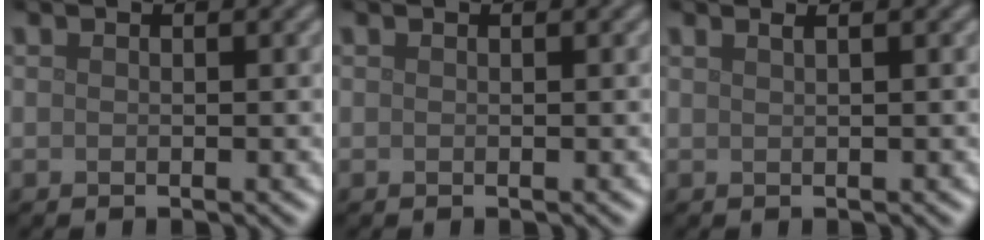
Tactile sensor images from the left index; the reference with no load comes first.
{"total": 0.0}
{"total": 1.8, "force": [1.0, 0.9, 1.2], "torque": [0.001, 0.001, -0.005]}